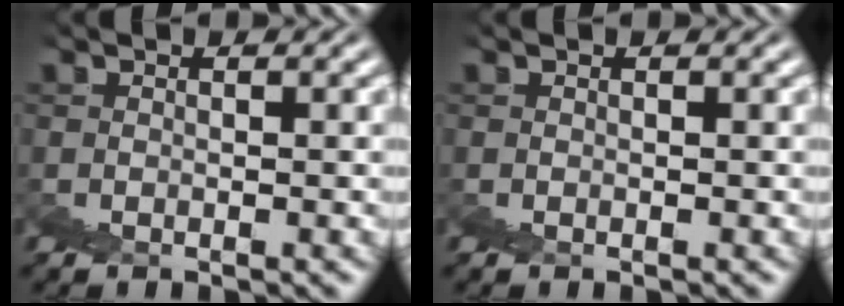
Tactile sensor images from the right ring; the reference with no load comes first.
{"total": 0.0}